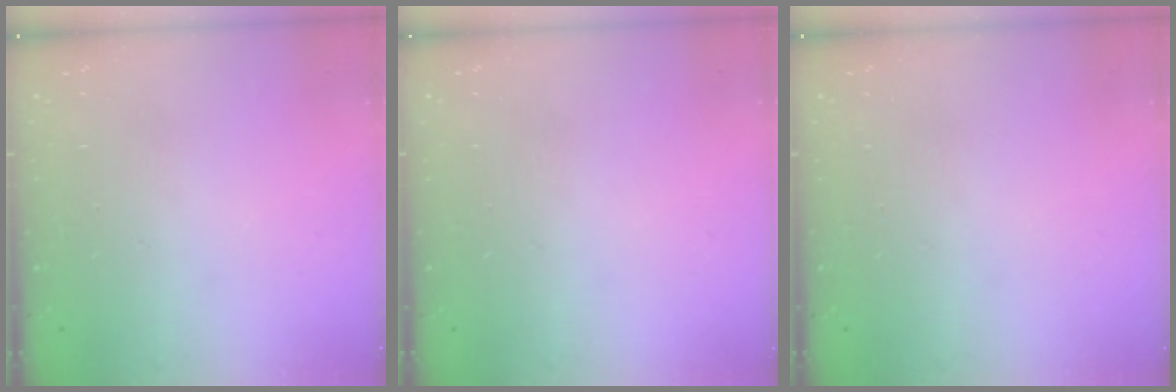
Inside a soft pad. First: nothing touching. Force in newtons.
{"total": 0.0}
{"total": 0.0}